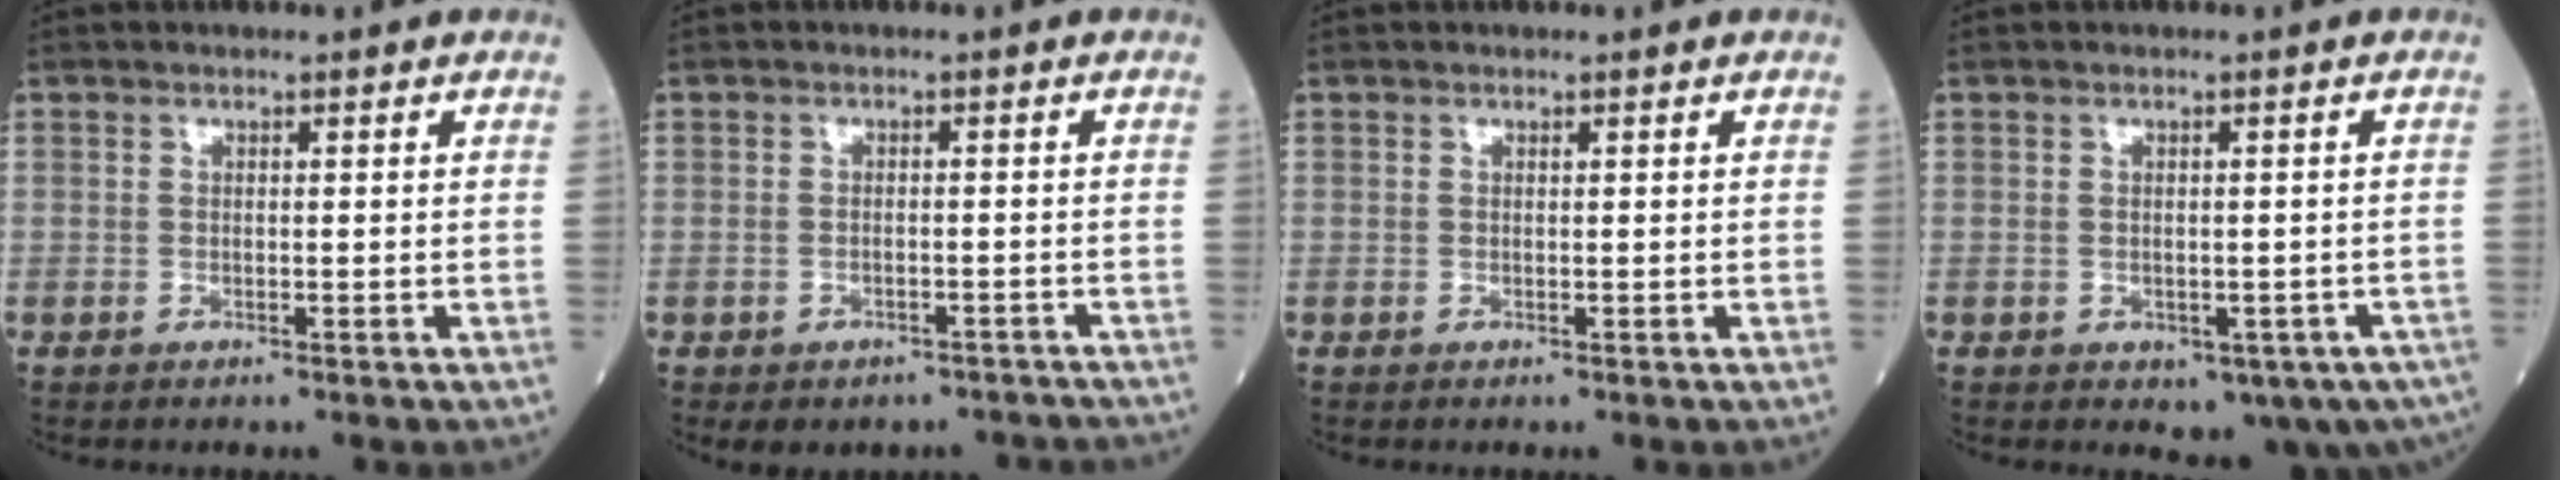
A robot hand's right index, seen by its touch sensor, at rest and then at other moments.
{"total": 5.8, "force": [-4.7, 3.3, 0.9], "torque": [-0.002, 0.022, -0.053]}
{"total": 0.0}
{"total": 7.1, "force": [-4.2, 3.7, 4.4], "torque": [-0.033, 0.009, -0.049]}